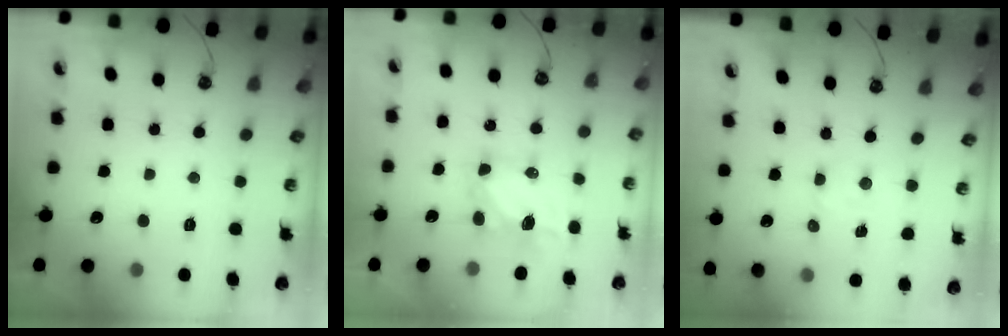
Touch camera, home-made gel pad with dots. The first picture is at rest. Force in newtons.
{"total": 5.4, "press": 5.4, "slide": 0.4}
{"total": 2.7, "press": 2.7, "slide": 0.4}